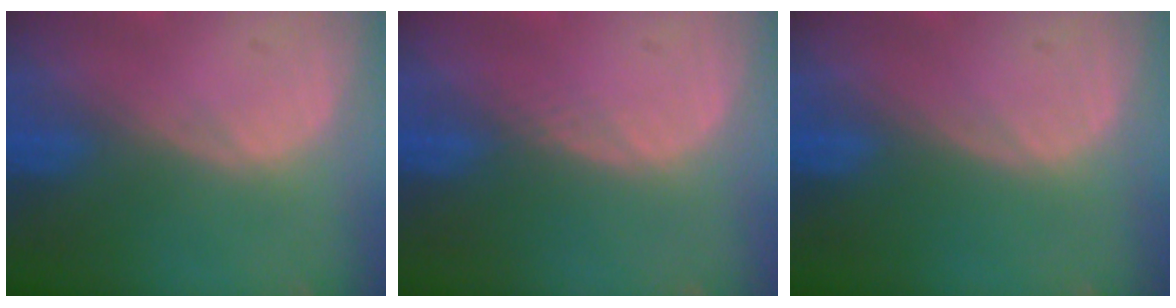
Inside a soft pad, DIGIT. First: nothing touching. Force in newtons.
{"total": 0.7, "press": 0.6, "slide": 0.3}
{"total": 0.0}